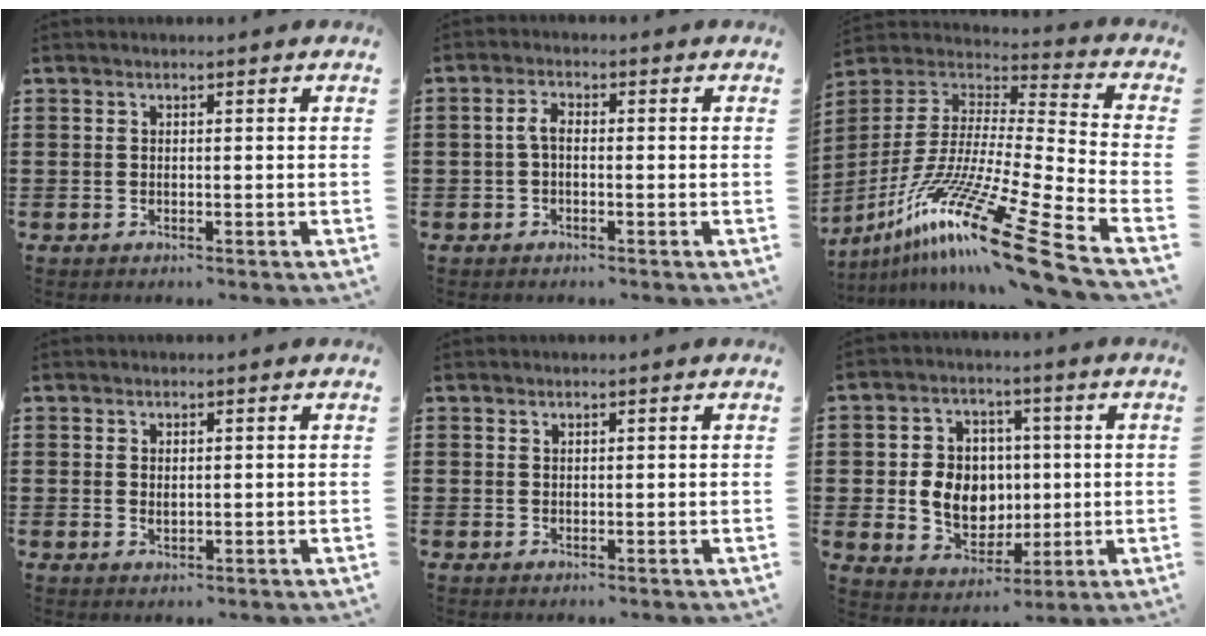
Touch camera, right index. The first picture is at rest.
{"total": 2.5, "force": [-0.3, 1.1, 2.3], "torque": [-0.059, -0.001, -0.012]}
{"total": 19.4, "force": [-13.8, 0.7, 13.7], "torque": [-0.263, 0.017, -0.249]}
{"total": 1.0, "force": [0.3, 0.6, 0.8], "torque": [-0.016, 0.006, 0.004]}
{"total": 0.6, "force": [0.6, 0.3, 0.1], "torque": [-0.003, 0.000, 0.012]}
{"total": 8.0, "force": [0.1, 6.9, 4.2], "torque": [-0.076, 0.013, 0.002]}